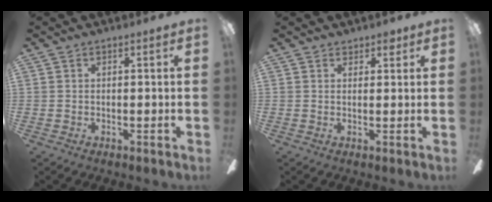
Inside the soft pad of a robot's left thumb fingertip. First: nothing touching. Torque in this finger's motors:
{"motor_torque": [0.02, 0.08, 0.19, -0.09, 0.00]}